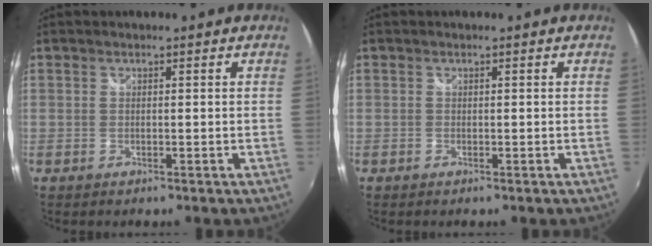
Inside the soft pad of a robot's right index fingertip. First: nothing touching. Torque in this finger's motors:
{"motor_torque": [-0.08, -0.13, -0.04, -0.01]}